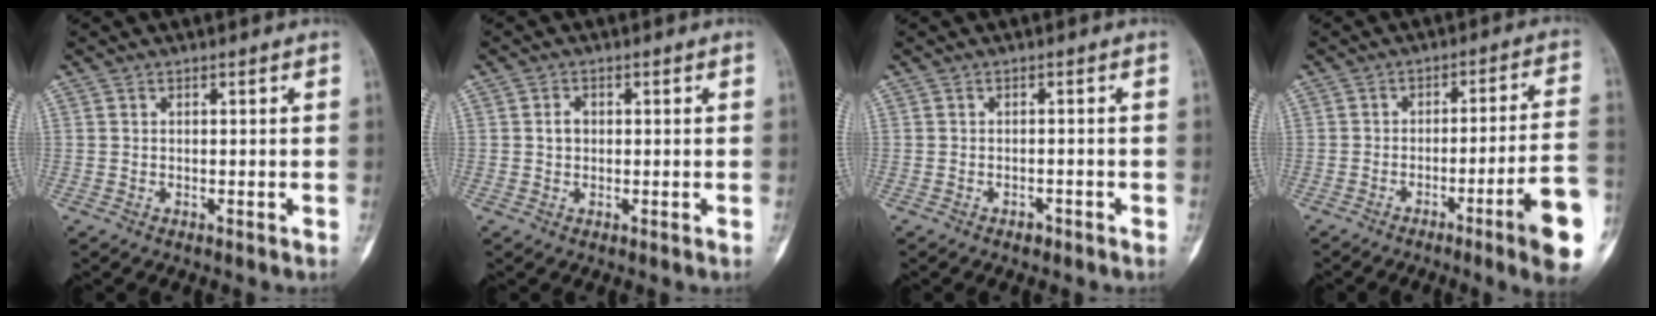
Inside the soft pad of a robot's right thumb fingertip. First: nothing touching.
{"total": 2.0, "force": [0.1, 1.6, 1.2], "torque": [-0.013, 0.007, 0.001]}
{"total": 1.2, "force": [-0.9, 0.6, 0.6], "torque": [-0.011, 0.005, -0.013]}
{"total": 13.7, "force": [-5.5, 0.3, 12.5], "torque": [-0.158, 0.021, -0.079]}